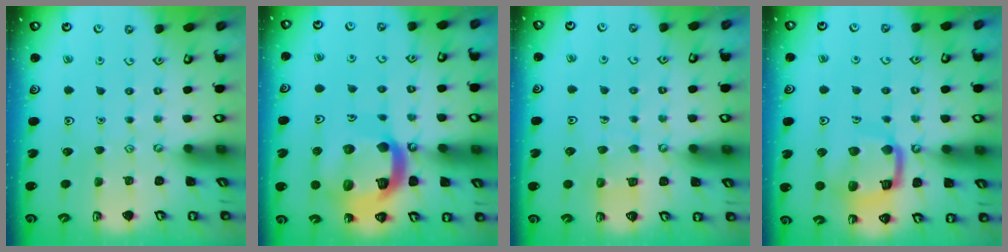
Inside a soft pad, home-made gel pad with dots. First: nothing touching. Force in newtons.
{"total": 20.6, "press": 20.4, "slide": 2.4}
{"total": 5.1, "press": 5.1, "slide": 0.5}
{"total": 14.3, "press": 14.3, "slide": 1.5}